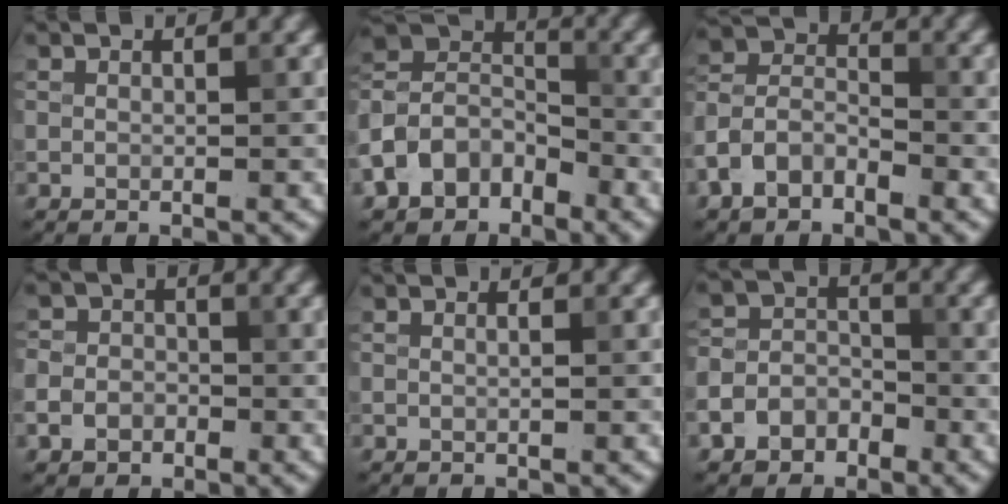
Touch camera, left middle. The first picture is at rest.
{"total": 6.5, "force": [-3.3, 4.7, 3.0], "torque": [-0.048, 0.011, -0.077]}
{"total": 4.7, "force": [-2.9, 2.7, 2.5], "torque": [-0.051, 0.007, -0.067]}
{"total": 2.9, "force": [-1.3, 2.4, 1.0], "torque": [-0.006, 0.000, -0.031]}
{"total": 0.6, "force": [0.1, 0.2, 0.6], "torque": [-0.006, 0.001, -0.003]}
{"total": 4.4, "force": [-2.7, 3.3, 1.3], "torque": [0.000, 0.001, -0.057]}